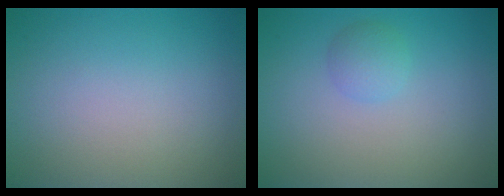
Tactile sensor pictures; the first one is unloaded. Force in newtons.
{"total": 1.5, "press": 1.5, "slide": 0.0}